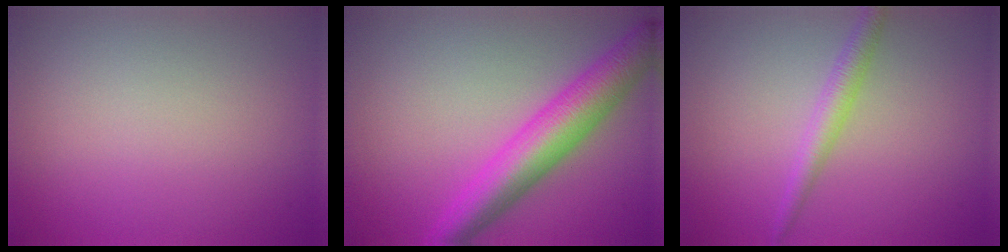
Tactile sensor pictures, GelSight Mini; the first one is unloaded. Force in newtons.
{"total": 6.4, "press": 6.4, "slide": 0.1}
{"total": 2.2, "press": 2.2, "slide": 0.1}